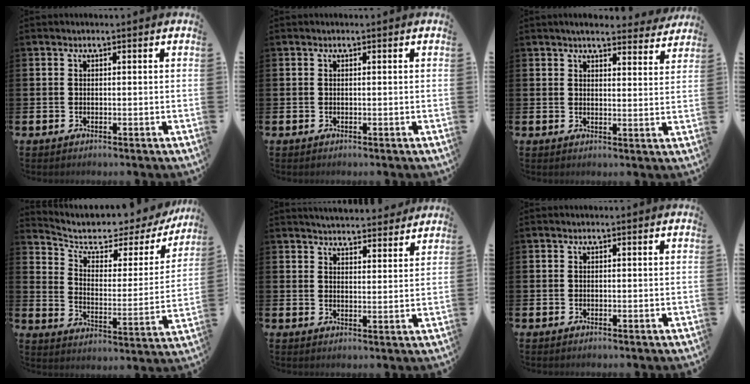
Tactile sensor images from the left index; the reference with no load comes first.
{"total": 0.0}
{"total": 4.4, "force": [4.2, 0.6, 1.1], "torque": [-0.024, -0.023, 0.073]}
{"total": 6.2, "force": [5.2, 2.6, 2.3], "torque": [-0.073, -0.040, 0.082]}
{"total": 4.7, "force": [4.7, 0.6, 0.1], "torque": [-0.015, -0.030, 0.084]}
{"total": 0.0}